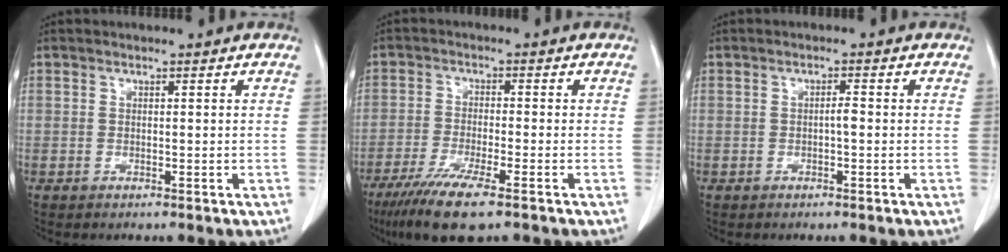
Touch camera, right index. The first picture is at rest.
{"total": 8.5, "force": [-5.7, 0.7, 6.3], "torque": [-0.116, -0.022, -0.096]}
{"total": 1.2, "force": [-0.3, 0.1, 1.1], "torque": [-0.021, 0.001, -0.004]}